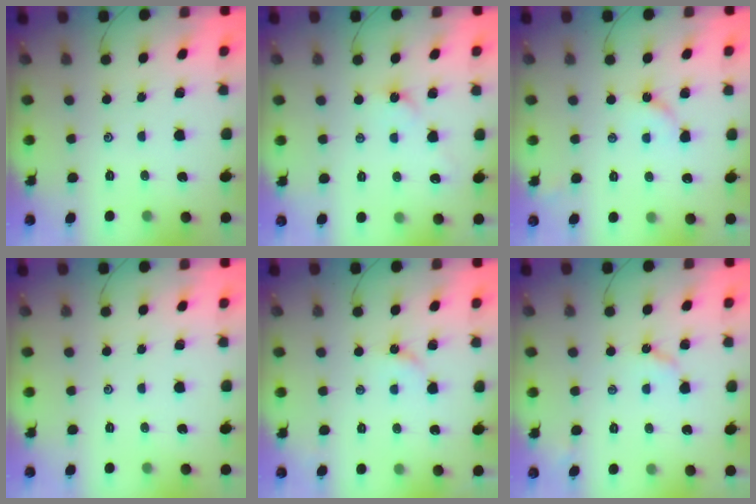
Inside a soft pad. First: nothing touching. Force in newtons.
{"total": 2.6, "press": 2.5, "slide": 0.5}
{"total": 3.3, "press": 3.3, "slide": 0.5}
{"total": 0.0}
{"total": 2.7, "press": 2.7, "slide": 0.3}
{"total": 3.4, "press": 3.4, "slide": 0.6}